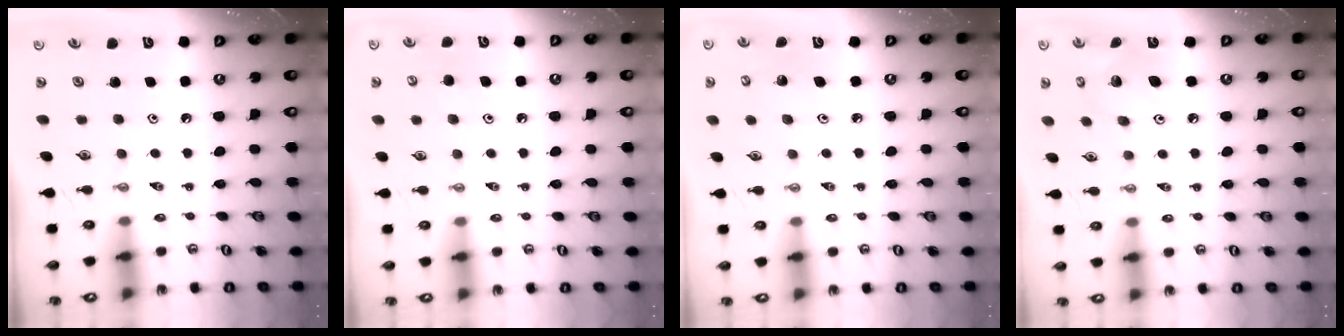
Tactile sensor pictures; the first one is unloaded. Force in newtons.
{"total": 5.6, "press": 5.5, "slide": 0.7}
{"total": 5.0, "press": 4.7, "slide": 1.6}
{"total": 9.0, "press": 9.0, "slide": 0.3}